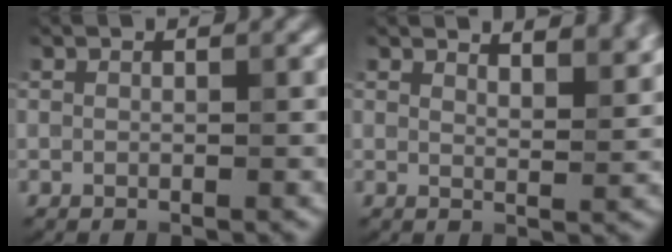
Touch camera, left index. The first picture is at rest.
{"total": 5.5, "force": [4.6, 1.6, 2.5], "torque": [-0.019, 0.015, 0.048]}